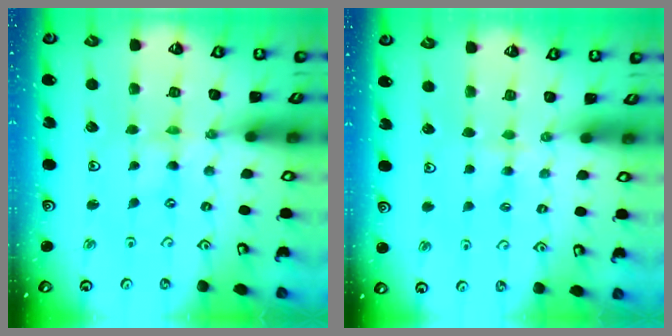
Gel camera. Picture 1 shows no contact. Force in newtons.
{"total": 2.7, "press": 2.6, "slide": 0.4}